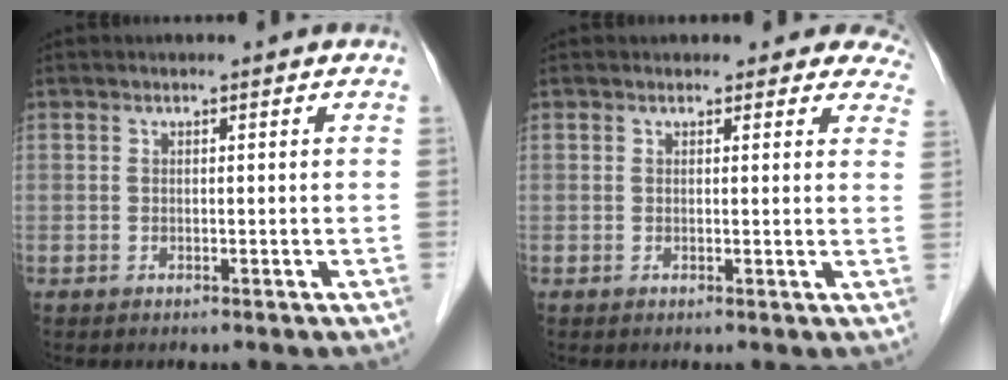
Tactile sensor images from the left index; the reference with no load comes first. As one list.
[{"total": 4.4, "force": [3.8, 2.3, -0.1], "torque": [0.029, -0.010, 0.013]}]